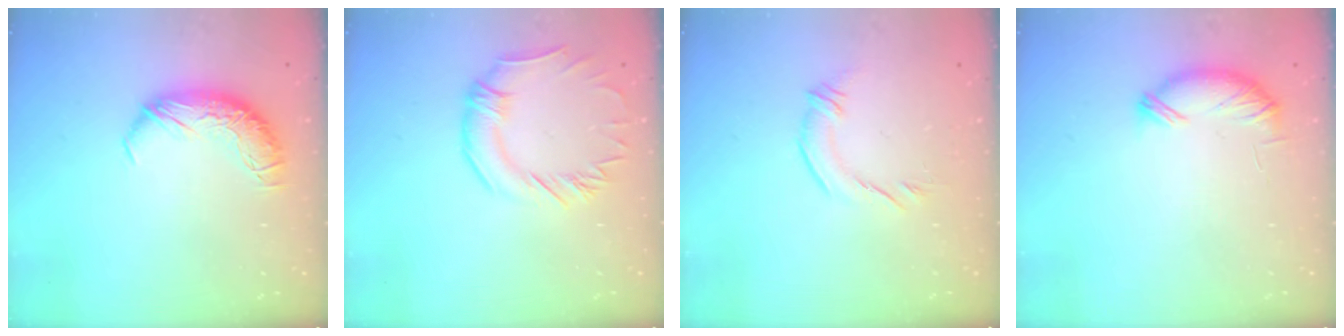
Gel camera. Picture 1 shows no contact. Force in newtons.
{"total": 1.0, "press": 0.5, "slide": 0.8}
{"total": 2.4, "press": 2.2, "slide": 1.1}
{"total": 5.9, "press": 5.9, "slide": 0.4}